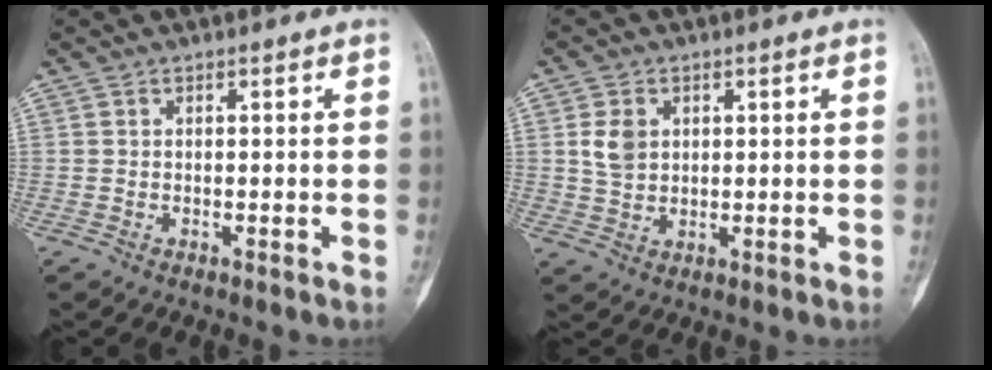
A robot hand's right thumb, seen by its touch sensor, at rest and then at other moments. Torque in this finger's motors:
{"motor_torque": [-0.01, 0.04, -0.01, -0.01, 0.03]}